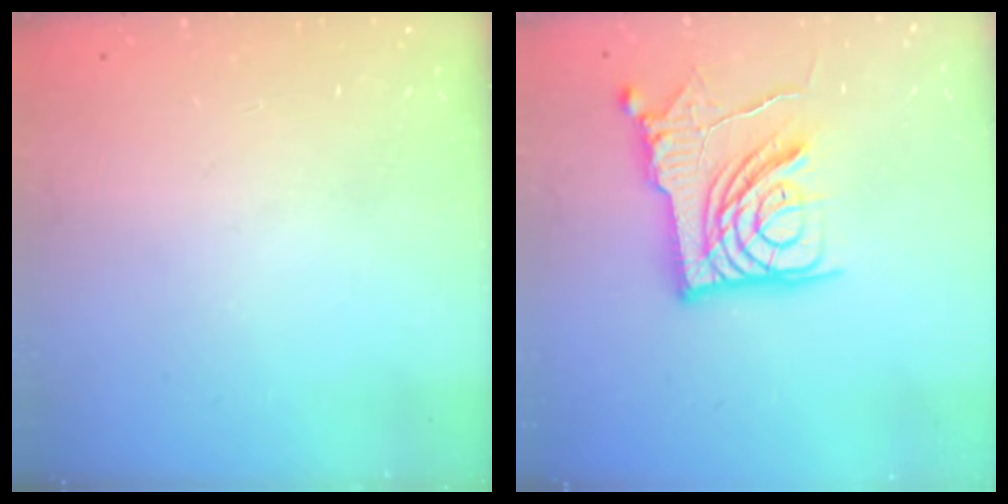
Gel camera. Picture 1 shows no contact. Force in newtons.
{"total": 14.2, "press": 14.1, "slide": 1.1}